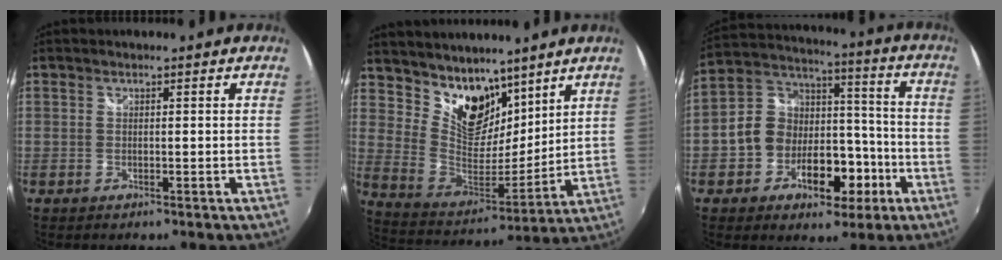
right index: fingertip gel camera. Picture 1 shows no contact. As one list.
[{"total": 14.0, "force": [10.1, 7.8, 5.7], "torque": [-0.112, 0.001, 0.194]}, {"total": 13.7, "force": [-5.4, 10.0, 7.6], "torque": [-0.153, 0.046, -0.073]}]